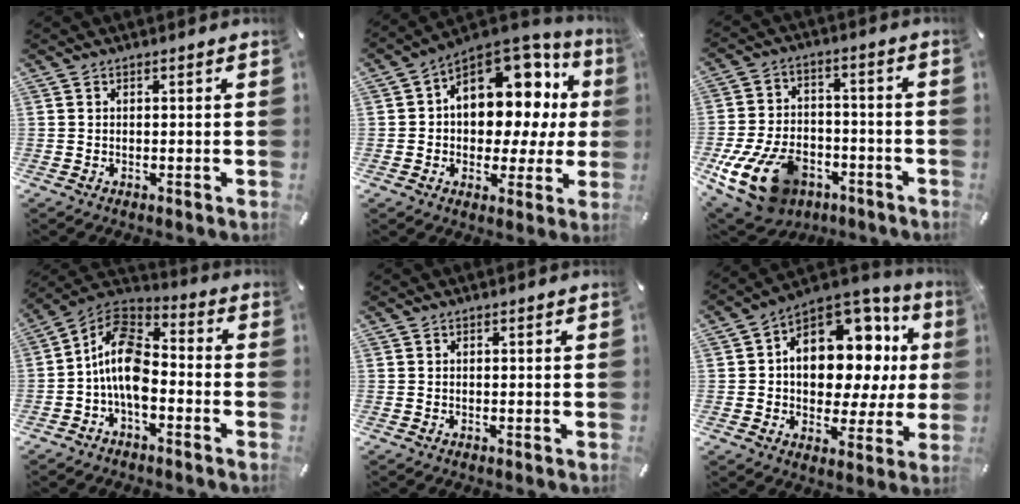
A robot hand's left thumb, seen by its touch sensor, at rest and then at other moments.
{"total": 13.9, "force": [5.5, 9.9, 8.0], "torque": [-0.097, -0.060, 0.098]}
{"total": 17.1, "force": [-8.3, 11.2, 10.0], "torque": [-0.190, 0.046, -0.132]}
{"total": 12.3, "force": [-3.9, 7.4, 9.1], "torque": [-0.200, 0.012, -0.078]}
{"total": 0.0}
{"total": 16.7, "force": [4.2, 11.6, 11.2], "torque": [-0.148, -0.045, 0.069]}